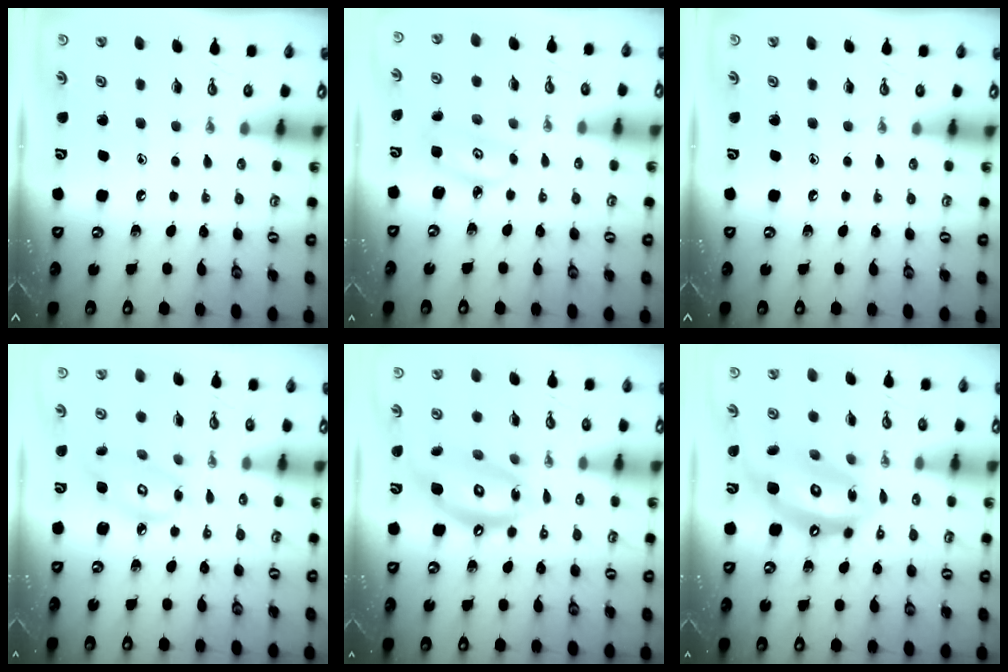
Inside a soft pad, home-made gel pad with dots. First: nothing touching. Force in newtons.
{"total": 4.2, "press": 4.2, "slide": 0.3}
{"total": 0.0}
{"total": 8.5, "press": 8.5, "slide": 0.5}
{"total": 13.5, "press": 13.4, "slide": 1.3}
{"total": 14.7, "press": 14.6, "slide": 1.7}